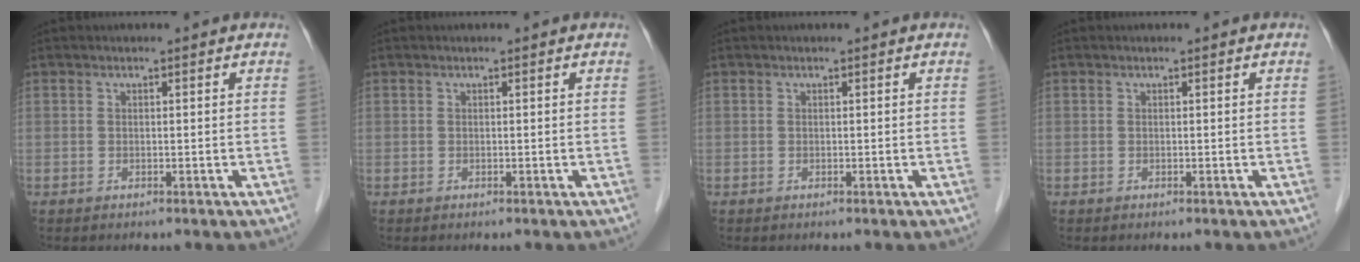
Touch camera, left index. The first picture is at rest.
{"total": 0.0}
{"total": 0.0}
{"total": 0.0}